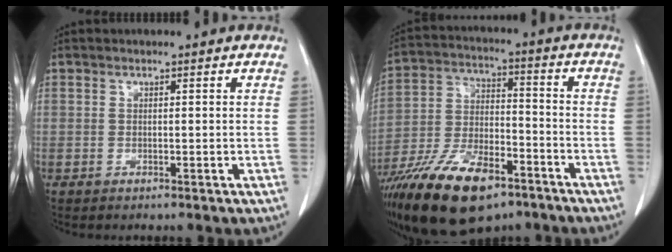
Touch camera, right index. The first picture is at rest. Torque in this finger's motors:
{"motor_torque": [1.14, -0.99, 1.05, 0.21]}